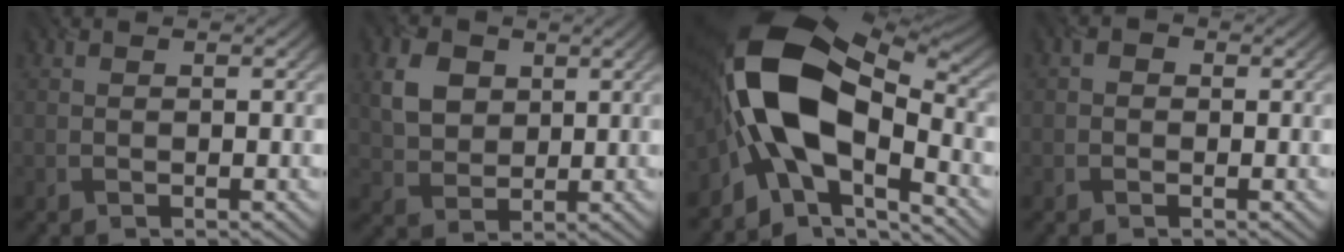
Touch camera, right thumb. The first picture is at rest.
{"total": 5.4, "force": [2.1, 4.2, 2.6], "torque": [-0.071, 0.003, 0.040]}
{"total": 16.2, "force": [-3.6, 9.0, 13.0], "torque": [-0.233, 0.004, -0.072]}
{"total": 0.9, "force": [-0.3, 0.9, 0.2], "torque": [-0.001, 0.002, -0.010]}